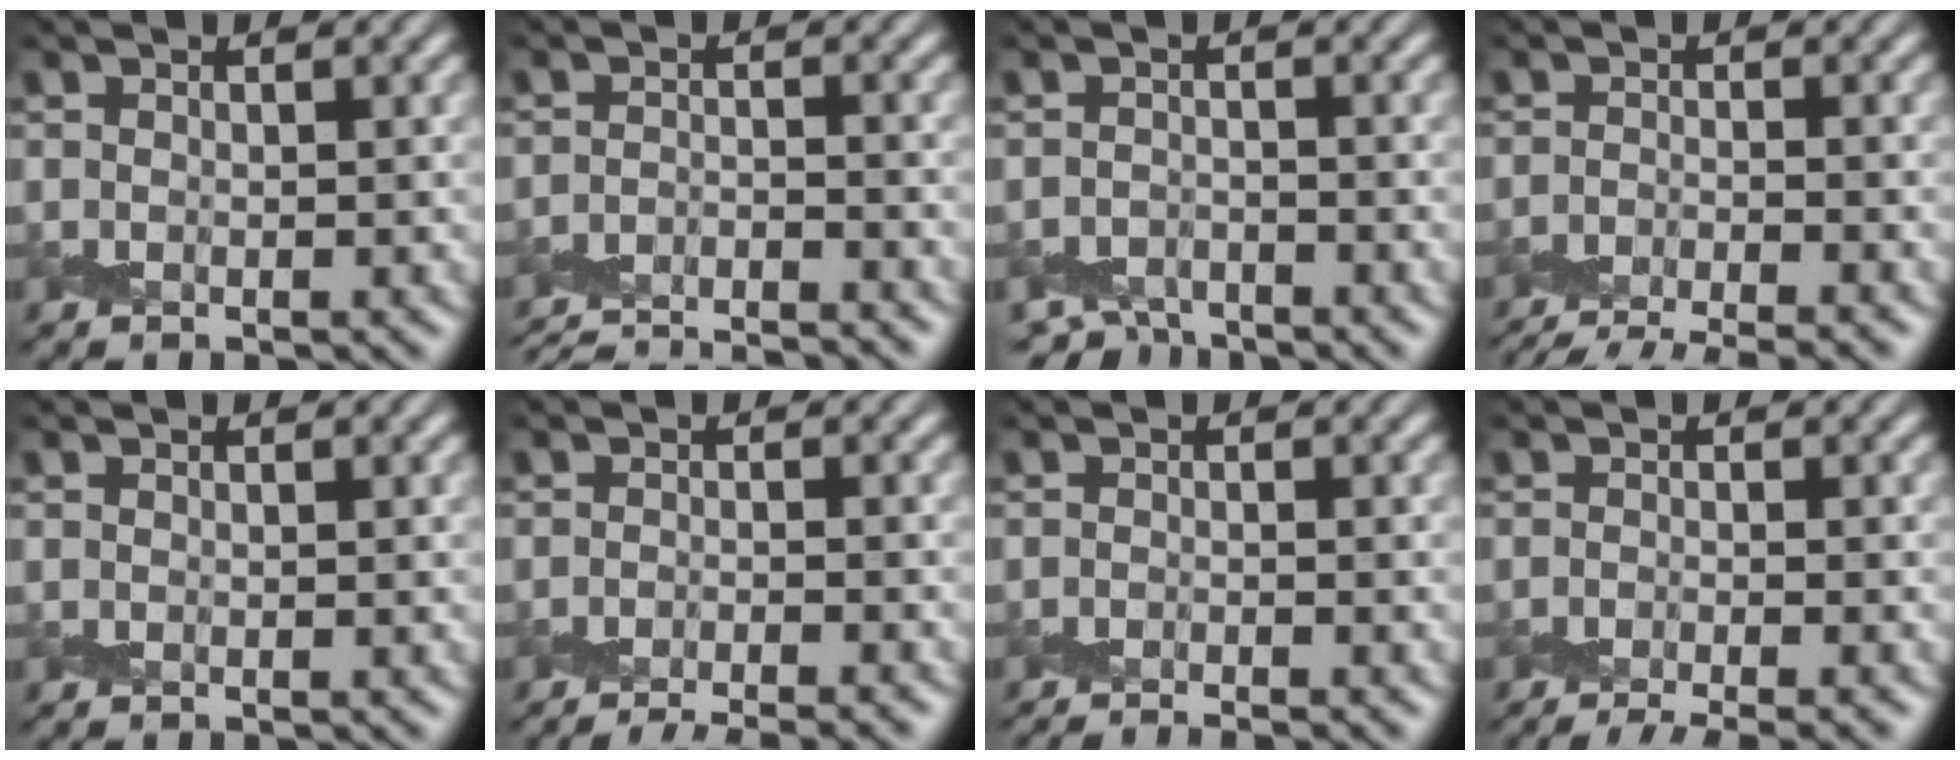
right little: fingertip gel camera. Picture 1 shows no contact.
{"total": 9.4, "force": [-9.2, 1.3, 1.4], "torque": [-0.011, -0.012, -0.139]}
{"total": 3.0, "force": [-2.9, 0.8, 0.3], "torque": [0.004, -0.006, -0.062]}
{"total": 7.3, "force": [-6.6, 1.3, 2.9], "torque": [-0.042, -0.027, -0.090]}
{"total": 0.0}
{"total": 5.3, "force": [-4.6, 0.6, 2.6], "torque": [-0.032, -0.024, -0.063]}
{"total": 2.1, "force": [-1.9, -0.4, 0.8], "torque": [-0.013, -0.010, -0.043]}
{"total": 4.5, "force": [-3.4, 0.5, 3.0], "torque": [-0.044, -0.016, -0.060]}